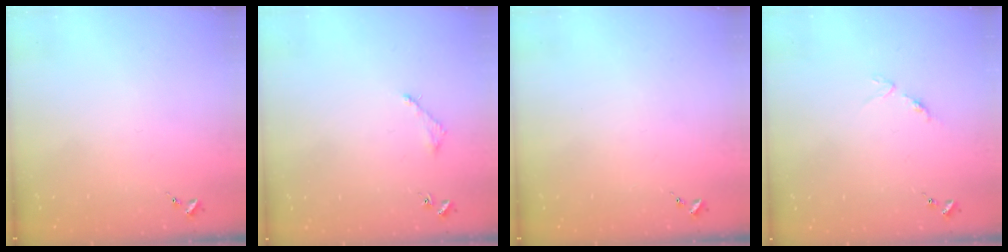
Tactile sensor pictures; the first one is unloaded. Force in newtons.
{"total": 3.0, "press": 3.0, "slide": 0.4}
{"total": 0.0}
{"total": 3.2, "press": 3.2, "slide": 0.4}